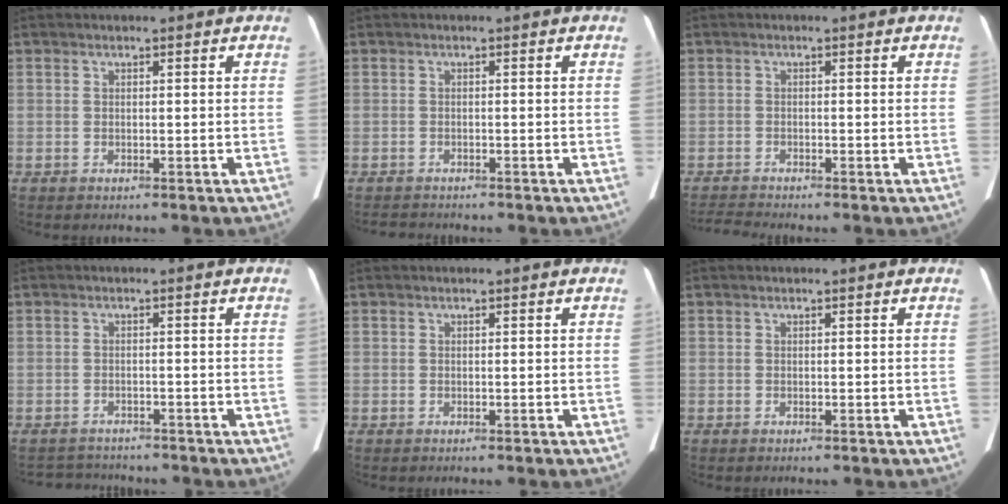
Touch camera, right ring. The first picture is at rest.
{"total": 2.6, "force": [-2.4, 0.7, 0.6], "torque": [-0.012, -0.009, -0.033]}
{"total": 3.3, "force": [-3.1, -1.1, -0.2], "torque": [-0.009, -0.019, -0.056]}
{"total": 4.9, "force": [-4.8, 1.2, 0.5], "torque": [-0.011, -0.002, -0.066]}
{"total": 0.0}
{"total": 0.0}